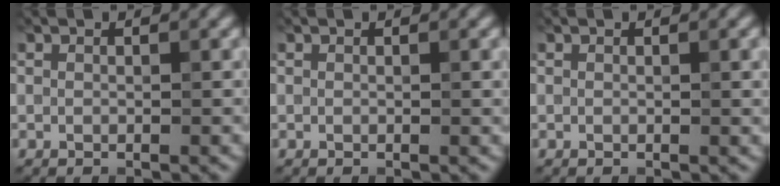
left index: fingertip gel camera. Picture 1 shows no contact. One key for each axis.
{"total": 0.7, "fx": 0.3, "fy": 0.2, "fz": 0.6, "tx": -0.012, "ty": 0.000, "tz": 0.004}
{"total": 1.1, "fx": 0.4, "fy": 0.3, "fz": 1.0, "tx": -0.017, "ty": 0.000, "tz": 0.006}